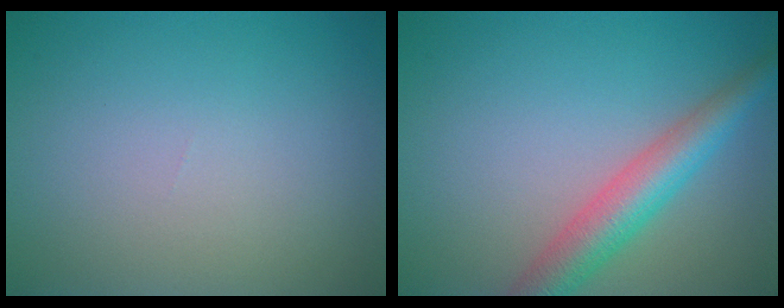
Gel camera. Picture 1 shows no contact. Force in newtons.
{"total": 4.8, "press": 4.8, "slide": 0.2}